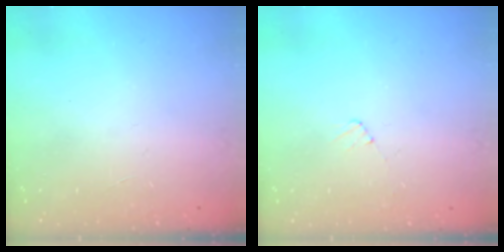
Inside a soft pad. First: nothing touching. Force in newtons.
{"total": 3.6, "press": 3.6, "slide": 0.4}